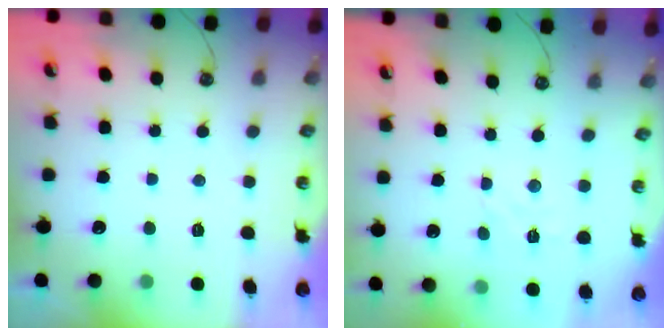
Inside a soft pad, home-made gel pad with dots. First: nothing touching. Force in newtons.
{"total": 1.9, "press": 1.8, "slide": 0.6}